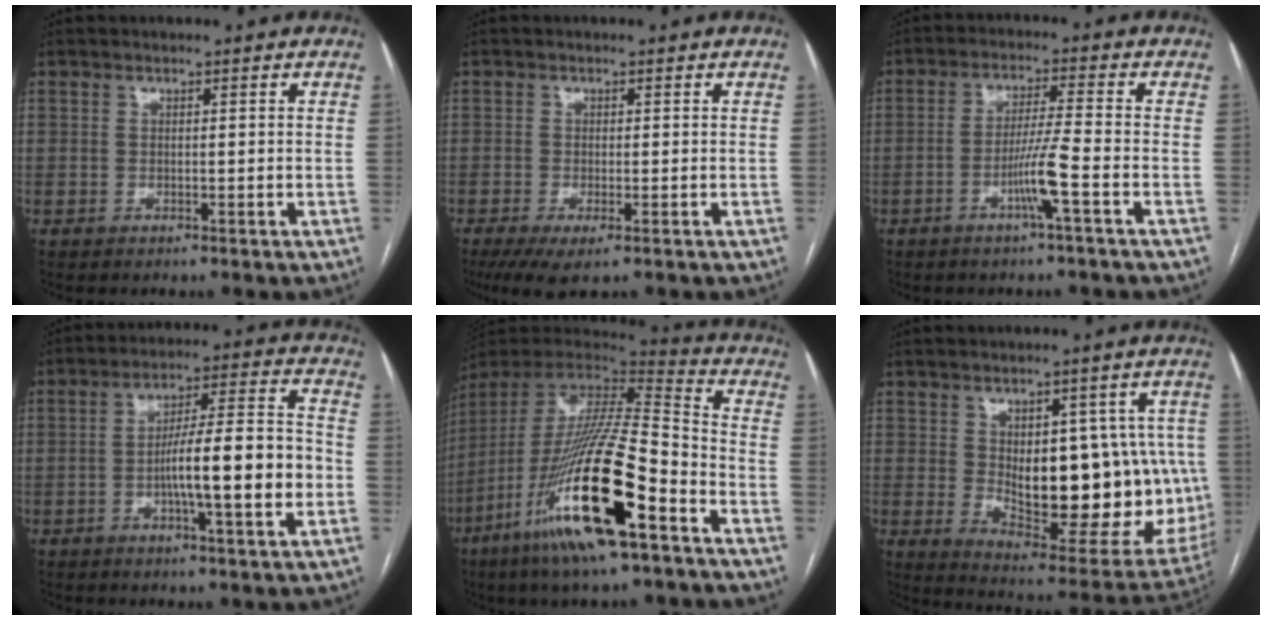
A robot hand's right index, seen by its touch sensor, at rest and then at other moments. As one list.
[{"total": 4.7, "force": [-2.7, 1.1, 3.7], "torque": [-0.061, -0.014, -0.043]}, {"total": 6.0, "force": [-2.5, -1.0, 5.3], "torque": [-0.104, -0.004, -0.048]}, {"total": 13.7, "force": [-3.1, 1.1, 13.3], "torque": [-0.212, 0.013, -0.049]}, {"total": 25.2, "force": [-12.0, 3.2, 22.0], "torque": [-0.431, -0.056, -0.219]}, {"total": 21.3, "force": [-0.2, 9.3, 19.1], "torque": [-0.222, 0.008, 0.028]}]